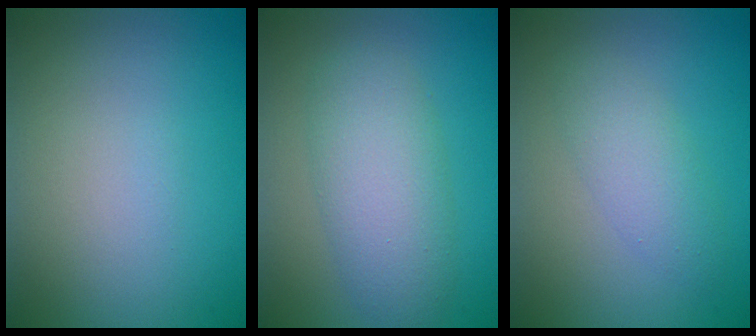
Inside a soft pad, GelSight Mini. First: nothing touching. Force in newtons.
{"total": 5.3, "press": 5.3, "slide": 0.0}
{"total": 2.7, "press": 2.7, "slide": 0.0}